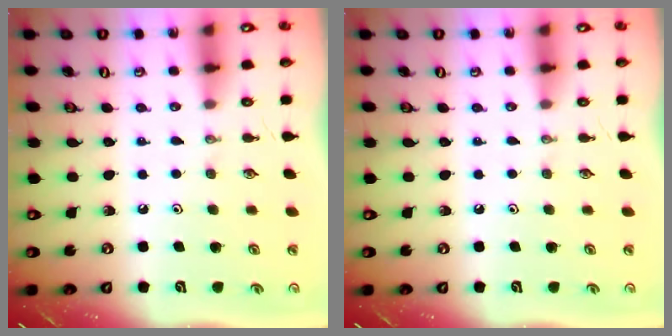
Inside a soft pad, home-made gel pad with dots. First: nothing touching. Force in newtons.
{"total": 0.0}